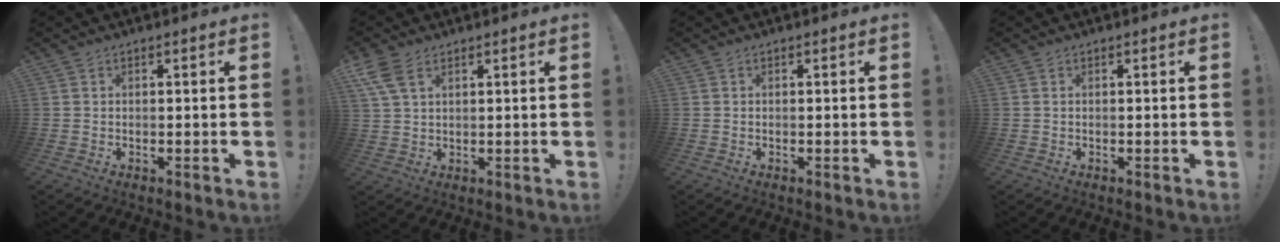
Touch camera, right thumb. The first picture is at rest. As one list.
[{"total": 6.8, "force": [3.7, 3.5, 4.6], "torque": [-0.092, -0.010, 0.072]}, {"total": 0.0}, {"total": 0.0}]